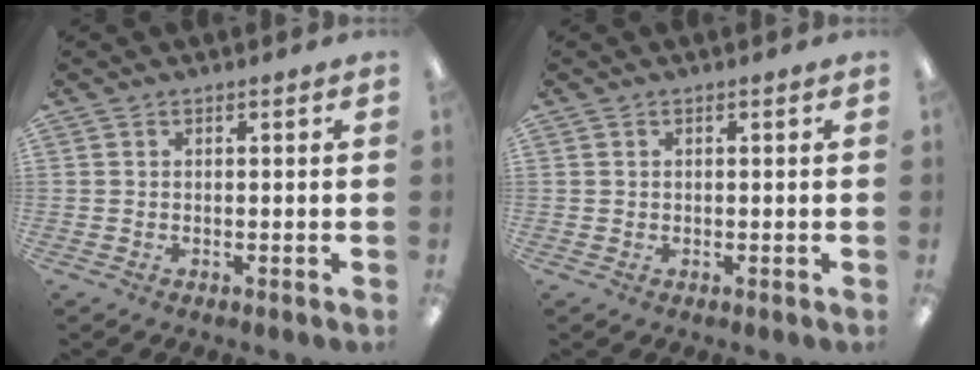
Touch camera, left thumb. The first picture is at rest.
{"total": 0.6, "force": [0.1, 0.6, 0.2], "torque": [-0.004, 0.006, -0.001]}